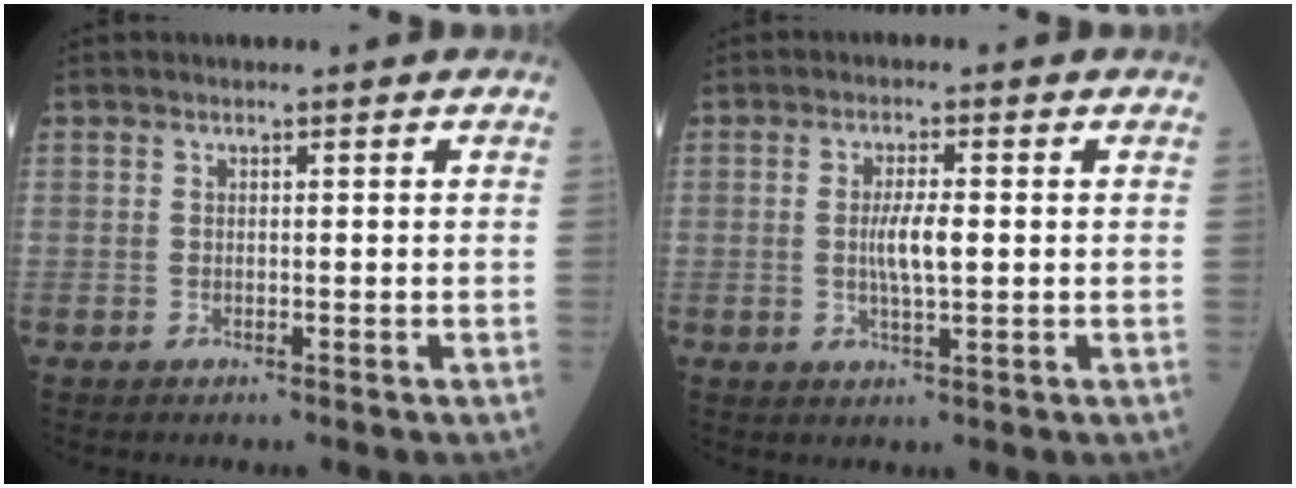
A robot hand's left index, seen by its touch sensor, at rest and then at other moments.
{"total": 4.2, "force": [0.0, 0.9, 4.1], "torque": [-0.082, -0.003, 0.001]}